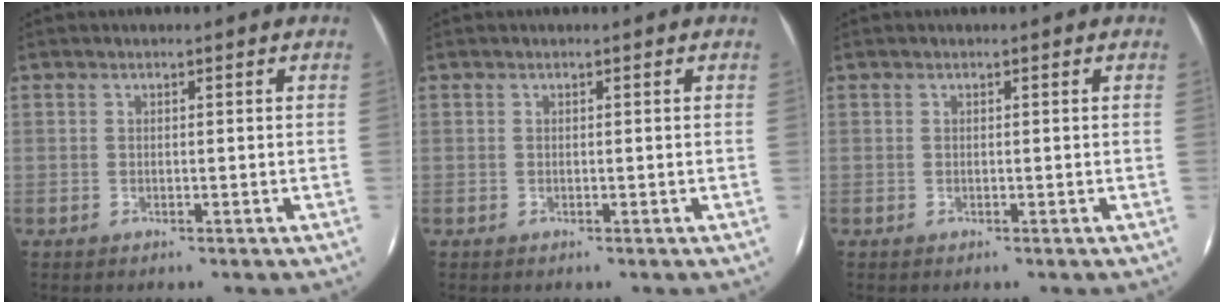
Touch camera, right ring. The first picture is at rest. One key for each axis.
{"total": 0.0}
{"total": 0.0}